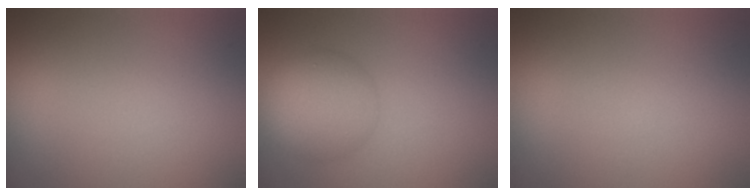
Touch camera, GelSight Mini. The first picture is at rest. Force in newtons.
{"total": 4.9, "press": 4.9, "slide": 0.2}
{"total": 0.0}